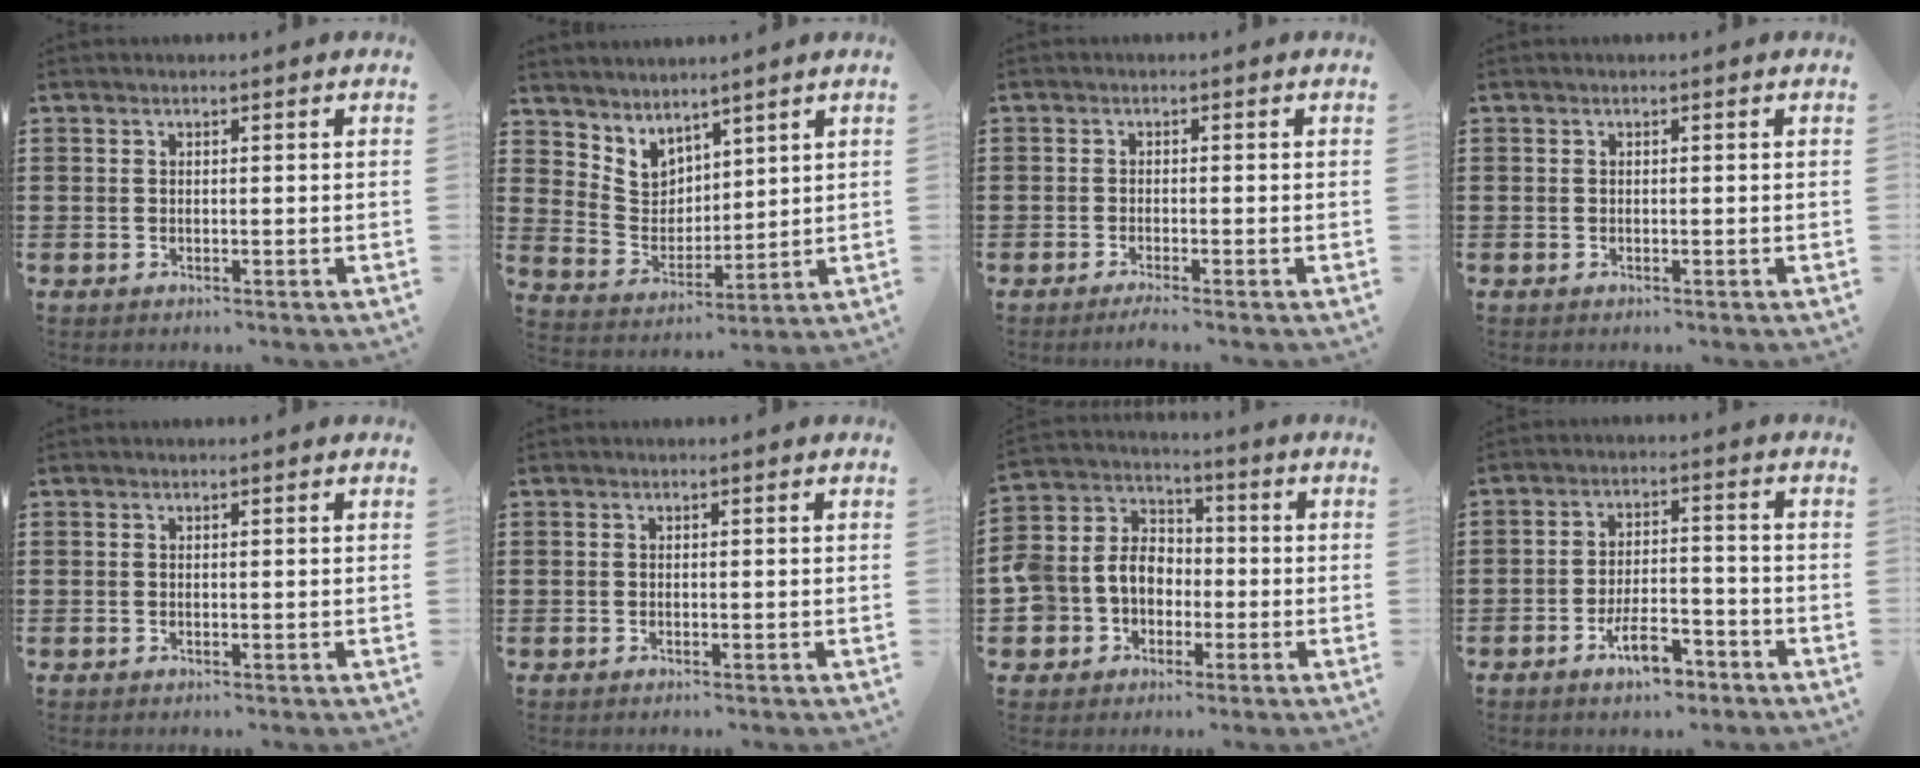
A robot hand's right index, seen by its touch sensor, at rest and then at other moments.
{"total": 4.7, "force": [3.9, 2.7, 0.2], "torque": [-0.032, -0.018, 0.074]}
{"total": 1.3, "force": [-1.1, -0.1, 0.7], "torque": [-0.012, -0.004, -0.019]}
{"total": 0.0}
{"total": 0.0}
{"total": 0.0}
{"total": 7.1, "force": [-1.4, 6.5, 2.6], "torque": [-0.094, 0.003, -0.035]}
{"total": 6.8, "force": [-4.4, 2.3, 4.7], "torque": [-0.086, 0.010, -0.080]}